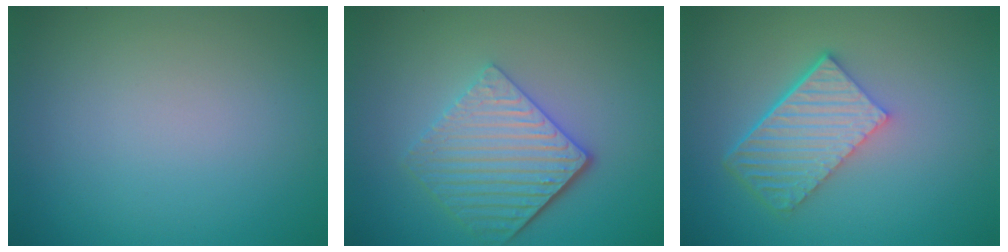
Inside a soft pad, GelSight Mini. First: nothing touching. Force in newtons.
{"total": 5.0, "press": 4.0, "slide": 3.0}
{"total": 5.8, "press": 4.1, "slide": 4.1}